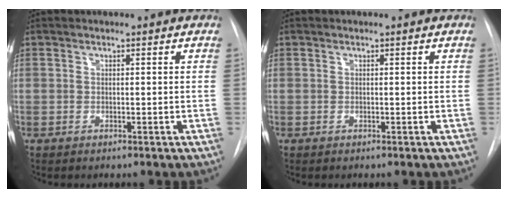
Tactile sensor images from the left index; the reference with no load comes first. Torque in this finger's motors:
{"motor_torque": [-0.10, 0.10, -0.03, 0.00]}